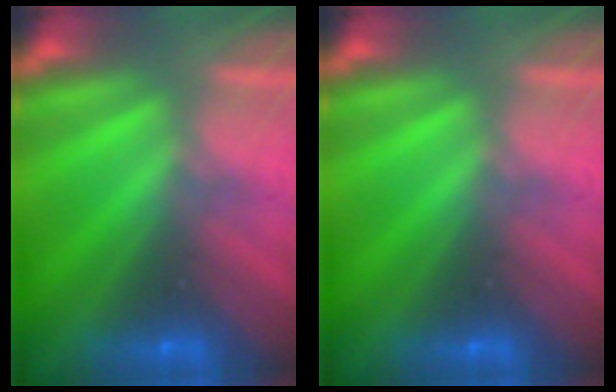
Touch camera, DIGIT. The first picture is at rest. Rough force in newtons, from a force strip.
{"total": 0.0}